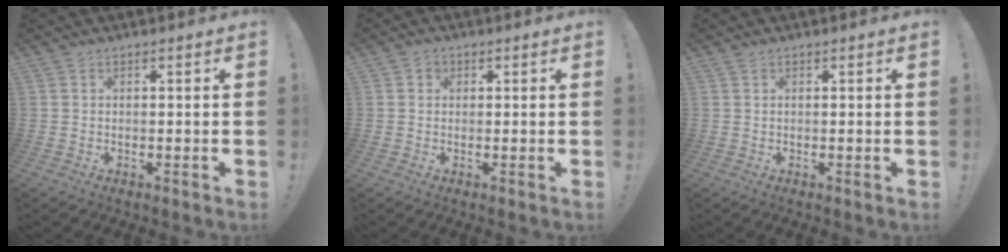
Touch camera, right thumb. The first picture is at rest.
{"total": 1.6, "force": [0.7, 1.4, 0.3], "torque": [-0.001, -0.001, 0.011]}
{"total": 0.6, "force": [0.5, 0.0, 0.3], "torque": [-0.003, -0.002, 0.009]}